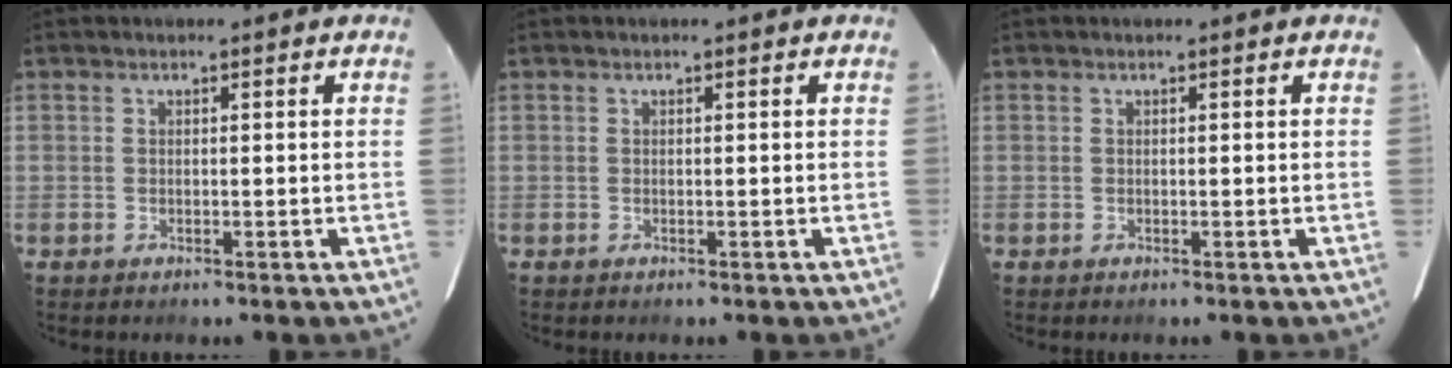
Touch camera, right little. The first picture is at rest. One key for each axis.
{"total": 0.0}
{"total": 0.0}